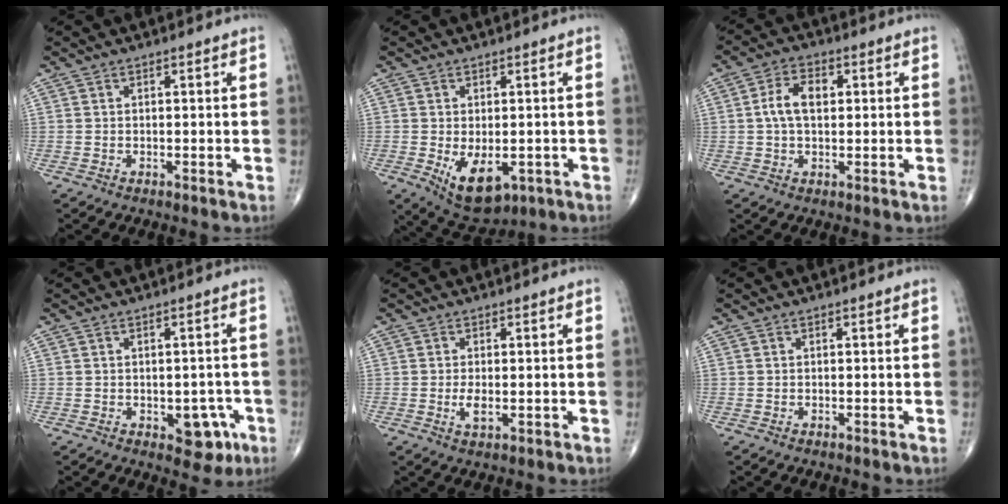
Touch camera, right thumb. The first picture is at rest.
{"total": 8.8, "force": [-2.4, 4.9, 6.8], "torque": [-0.089, -0.010, -0.020]}
{"total": 6.5, "force": [0.9, 3.8, 5.1], "torque": [-0.094, 0.013, 0.010]}
{"total": 5.9, "force": [-2.1, 3.5, 4.2], "torque": [-0.014, 0.008, -0.019]}
{"total": 2.6, "force": [-0.3, 1.1, 2.4], "torque": [-0.045, -0.005, -0.005]}
{"total": 0.0}